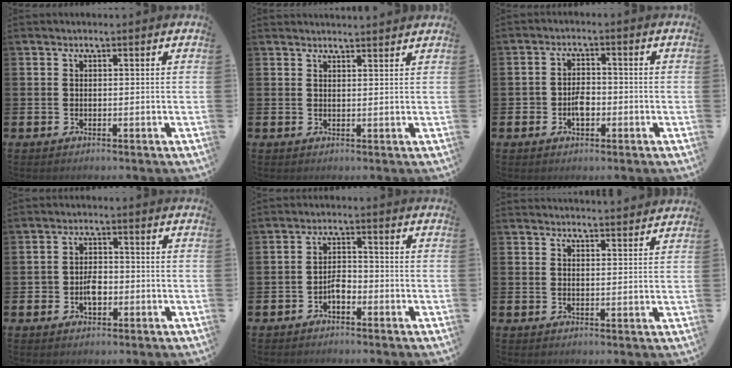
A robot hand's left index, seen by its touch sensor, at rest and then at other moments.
{"total": 2.0, "force": [2.0, 0.0, -0.1], "torque": [0.011, -0.016, 0.035]}
{"total": 2.9, "force": [-0.8, 2.0, 2.0], "torque": [-0.025, 0.000, -0.019]}
{"total": 3.0, "force": [-0.7, 2.1, 2.1], "torque": [-0.026, -0.002, -0.017]}
{"total": 2.3, "force": [-1.4, 1.1, 1.5], "torque": [-0.032, 0.009, -0.029]}
{"total": 3.1, "force": [3.1, -0.2, -0.2], "torque": [0.002, -0.021, 0.055]}